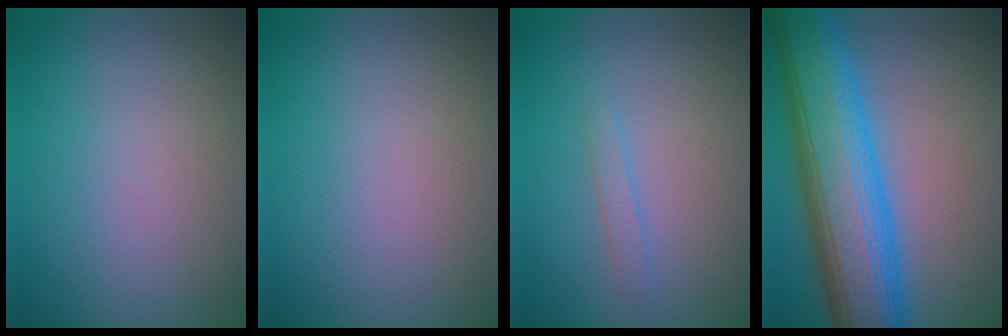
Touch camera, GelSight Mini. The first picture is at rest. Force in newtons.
{"total": 0.0}
{"total": 1.0, "press": 1.0, "slide": 0.1}
{"total": 12.0, "press": 12.0, "slide": 0.3}